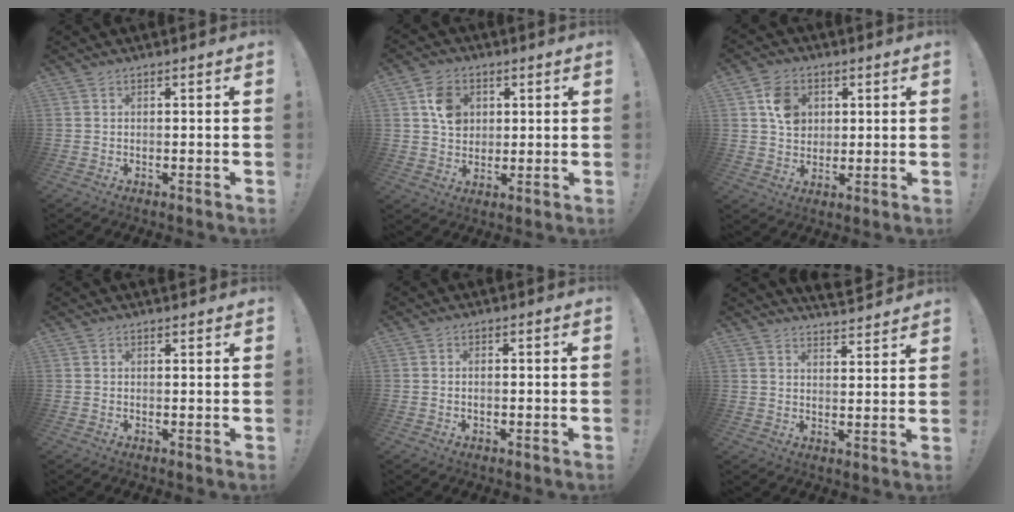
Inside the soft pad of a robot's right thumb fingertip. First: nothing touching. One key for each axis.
{"total": 9.2, "fx": 2.8, "fy": 7.5, "fz": 4.4, "tx": -0.051, "ty": -0.001, "tz": 0.056}
{"total": 9.4, "fx": 2.8, "fy": 7.7, "fz": 4.5, "tx": -0.053, "ty": 0.000, "tz": 0.057}
{"total": 1.1, "fx": 1.0, "fy": 0.1, "fz": 0.1, "tx": 0.006, "ty": -0.006, "tz": 0.020}
{"total": 1.1, "fx": -0.1, "fy": 0.4, "fz": 1.0, "tx": -0.021, "ty": 0.002, "tz": -0.001}
{"total": 5.0, "fx": 4.8, "fy": 1.0, "fz": 1.0, "tx": -0.003, "ty": -0.046, "tz": 0.084}